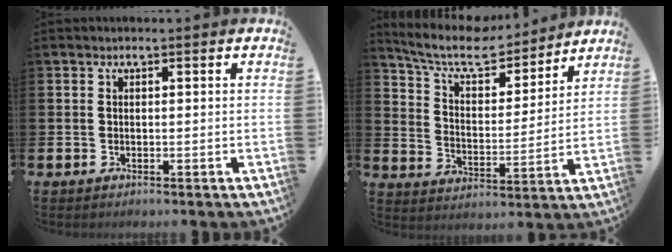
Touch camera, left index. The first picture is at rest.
{"total": 9.4, "force": [8.3, 2.7, 3.4], "torque": [-0.087, -0.059, 0.142]}